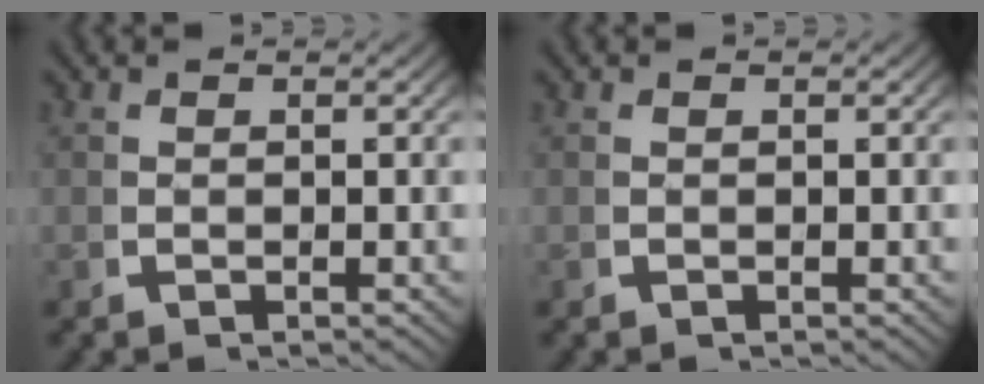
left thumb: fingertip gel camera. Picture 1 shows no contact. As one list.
[{"total": 0.0}]